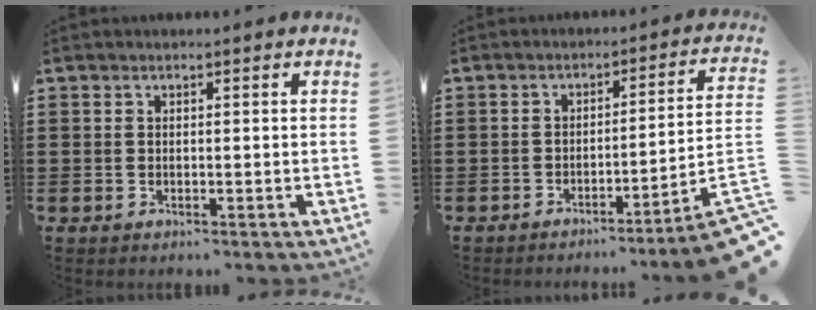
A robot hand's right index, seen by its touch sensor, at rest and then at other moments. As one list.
[{"total": 5.0, "force": [-3.1, -0.5, 3.8], "torque": [-0.068, -0.024, -0.064]}]